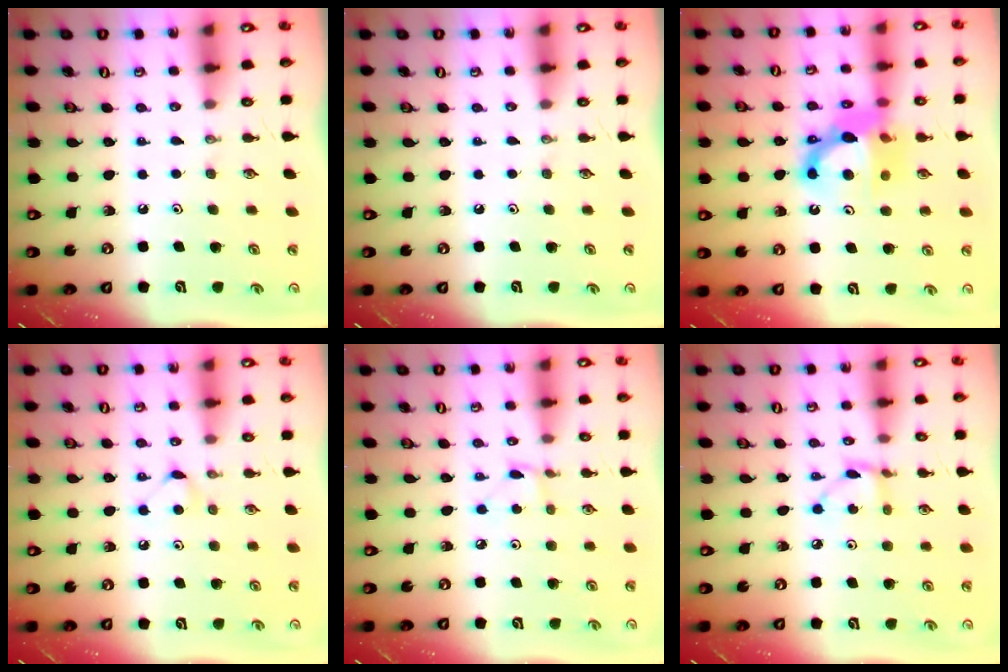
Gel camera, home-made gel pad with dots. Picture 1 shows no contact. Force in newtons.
{"total": 0.0}
{"total": 12.0, "press": 12.0, "slide": 1.1}
{"total": 4.4, "press": 4.4, "slide": 0.6}
{"total": 2.0, "press": 2.0, "slide": 0.3}
{"total": 4.1, "press": 4.1, "slide": 0.2}